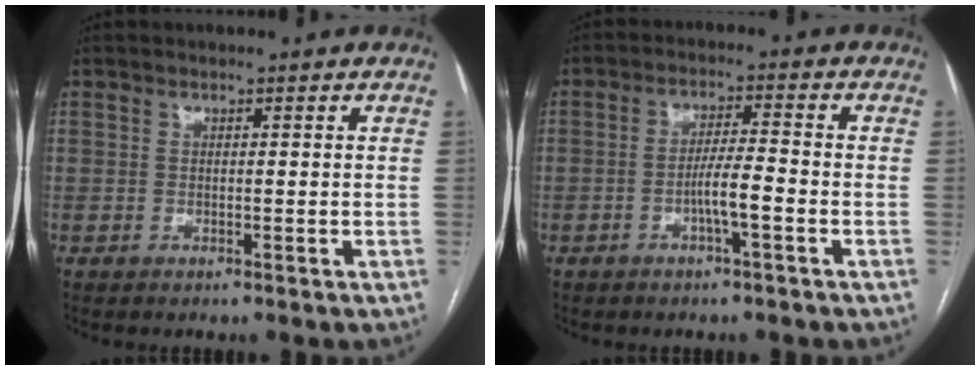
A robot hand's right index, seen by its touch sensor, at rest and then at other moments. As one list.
[{"total": 6.4, "force": [-2.5, 0.3, 5.8], "torque": [-0.109, 0.010, -0.041]}]